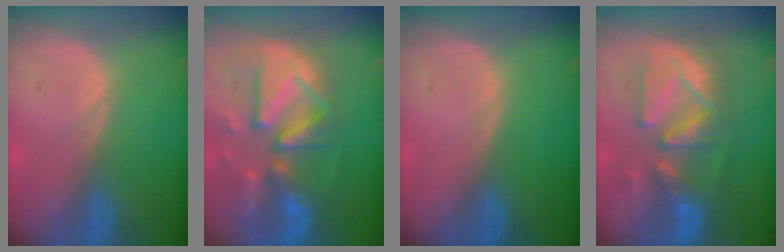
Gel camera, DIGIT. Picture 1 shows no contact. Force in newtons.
{"total": 12.7, "press": 11.1, "slide": 6.2}
{"total": 0.0}
{"total": 9.4, "press": 9.3, "slide": 0.9}